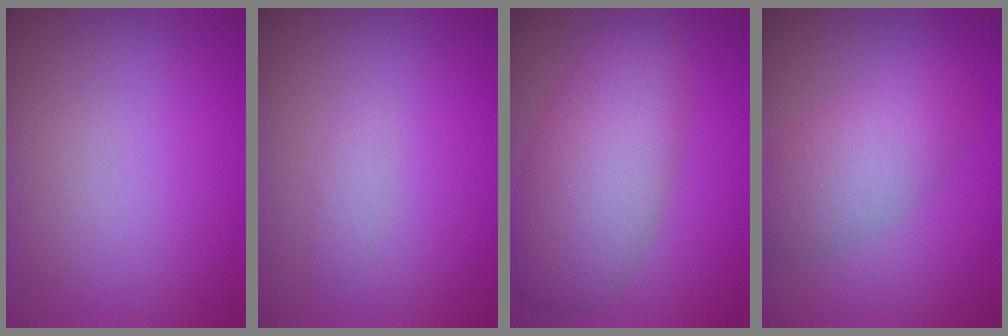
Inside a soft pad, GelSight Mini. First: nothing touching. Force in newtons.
{"total": 0.9, "press": 0.9, "slide": 0.0}
{"total": 7.7, "press": 7.7, "slide": 0.2}
{"total": 4.7, "press": 4.7, "slide": 0.3}